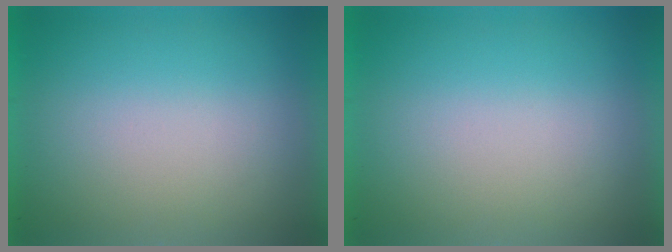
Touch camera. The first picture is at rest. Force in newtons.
{"total": 0.0}